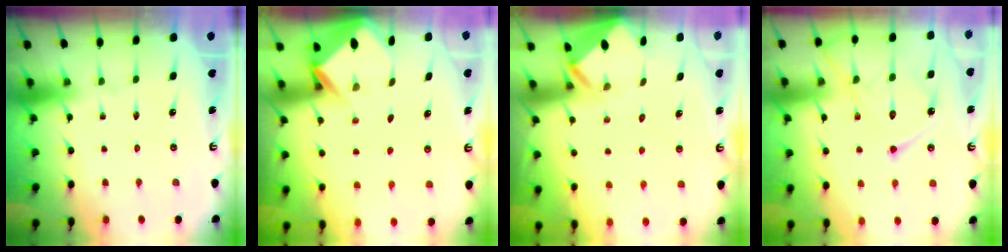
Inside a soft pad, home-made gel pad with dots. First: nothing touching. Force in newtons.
{"total": 2.9, "press": 2.9, "slide": 0.2}
{"total": 3.5, "press": 3.5, "slide": 0.2}
{"total": 14.7, "press": 14.6, "slide": 1.6}